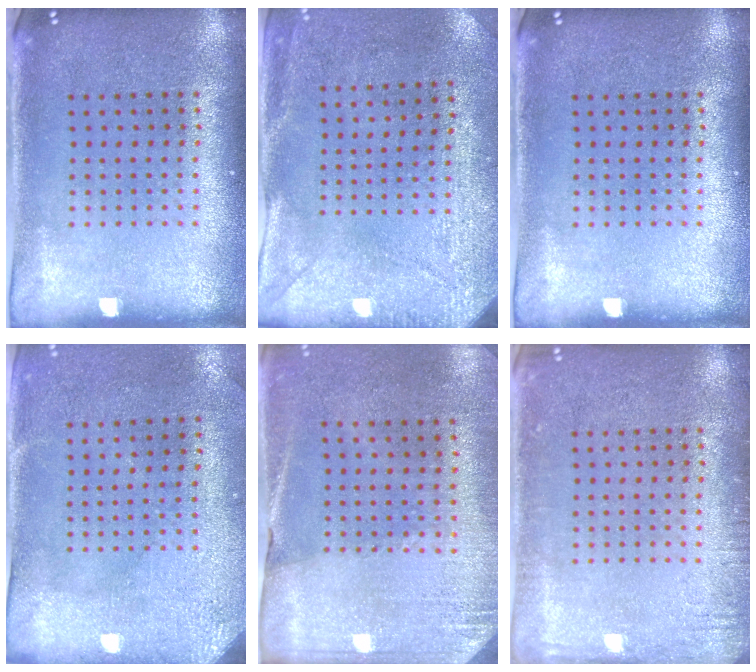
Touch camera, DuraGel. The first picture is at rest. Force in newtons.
{"total": 3.0, "press": 2.3, "slide": 1.9}
{"total": 0.0}
{"total": 3.1, "press": 2.4, "slide": 2.0}
{"total": 2.6, "press": 2.4, "slide": 1.0}
{"total": 1.8, "press": 1.8, "slide": 0.2}